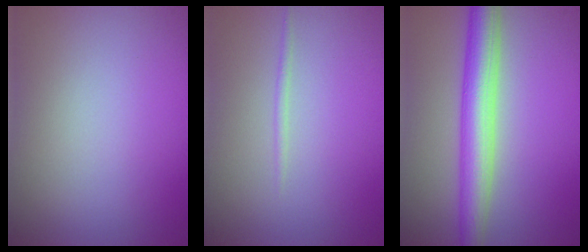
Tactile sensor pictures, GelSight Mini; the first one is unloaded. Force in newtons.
{"total": 0.7, "press": 0.7, "slide": 0.1}
{"total": 5.9, "press": 5.9, "slide": 0.3}